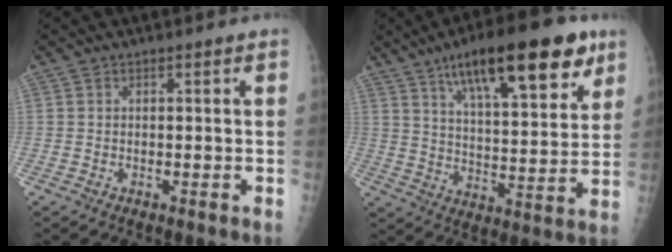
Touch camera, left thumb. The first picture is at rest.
{"total": 21.8, "force": [12.4, 7.0, 16.5], "torque": [-0.224, -0.034, 0.196]}